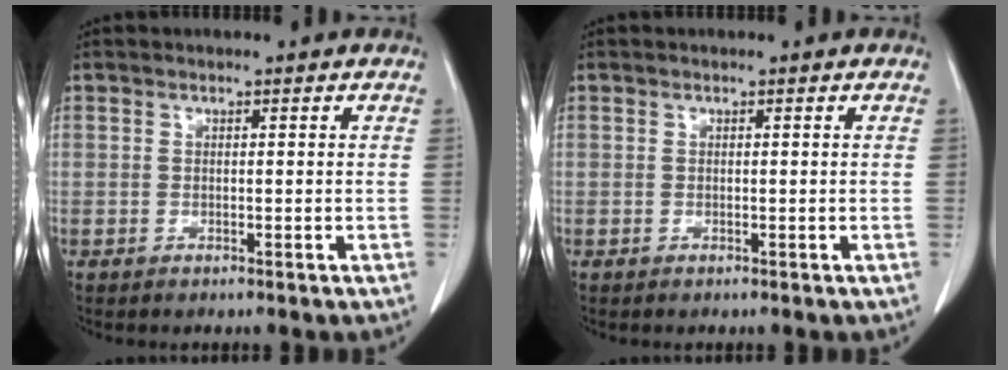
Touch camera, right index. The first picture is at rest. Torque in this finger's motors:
{"motor_torque": [-0.01, 0.01, 0.00, 0.00]}